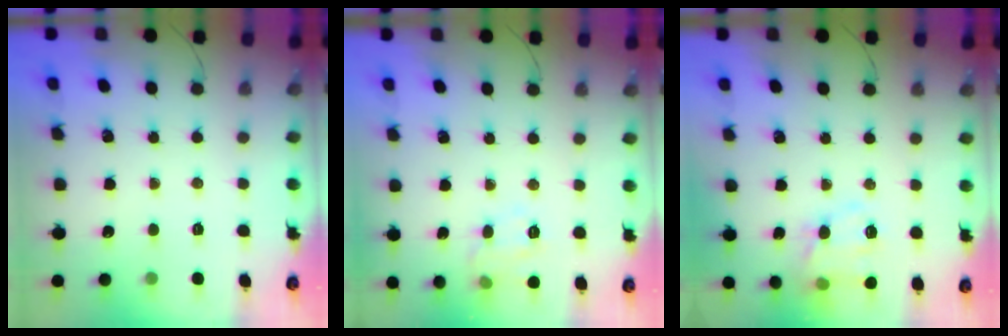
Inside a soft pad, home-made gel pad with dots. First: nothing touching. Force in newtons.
{"total": 8.7, "press": 8.7, "slide": 0.6}
{"total": 11.7, "press": 11.6, "slide": 1.2}